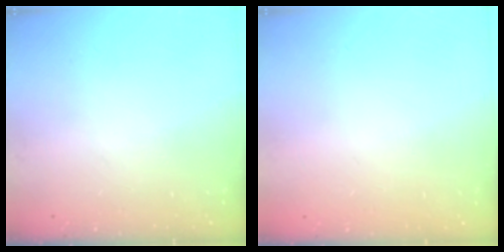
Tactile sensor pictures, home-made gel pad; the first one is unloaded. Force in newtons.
{"total": 0.0}